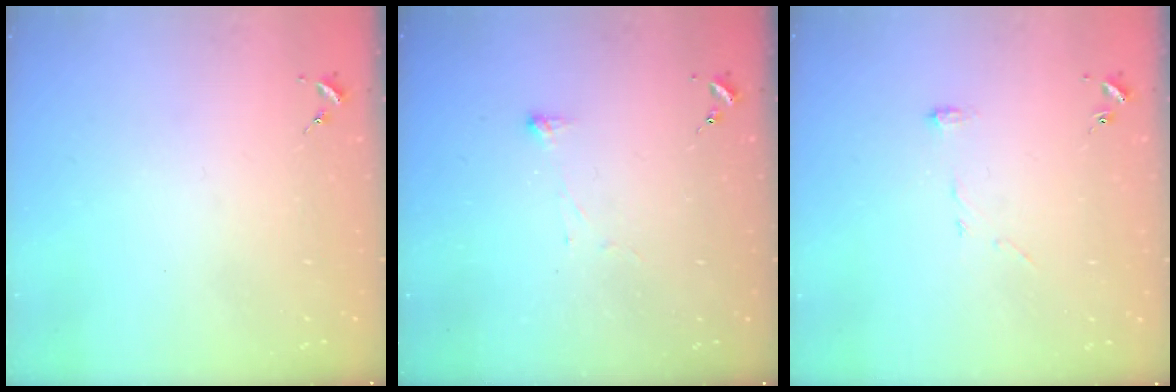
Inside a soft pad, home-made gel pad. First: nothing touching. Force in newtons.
{"total": 2.9, "press": 2.8, "slide": 0.5}
{"total": 6.4, "press": 6.4, "slide": 0.3}